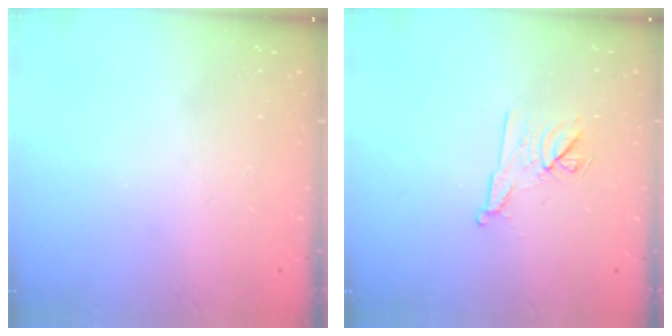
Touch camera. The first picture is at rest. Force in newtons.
{"total": 8.9, "press": 8.9, "slide": 1.1}